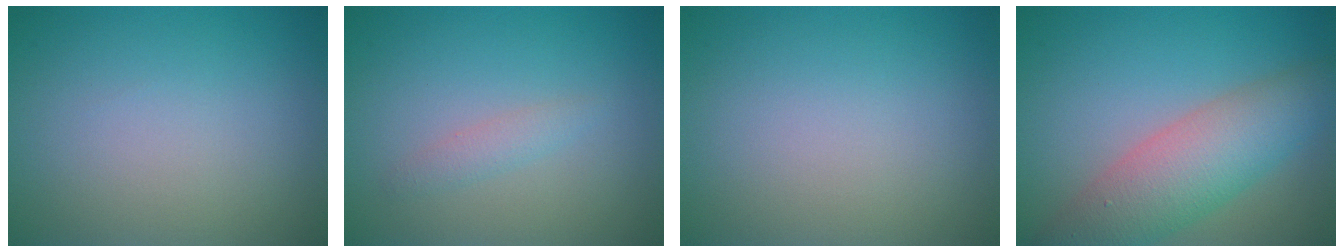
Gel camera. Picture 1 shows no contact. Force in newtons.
{"total": 1.2, "press": 1.2, "slide": 0.1}
{"total": 0.0}
{"total": 6.8, "press": 6.8, "slide": 0.2}